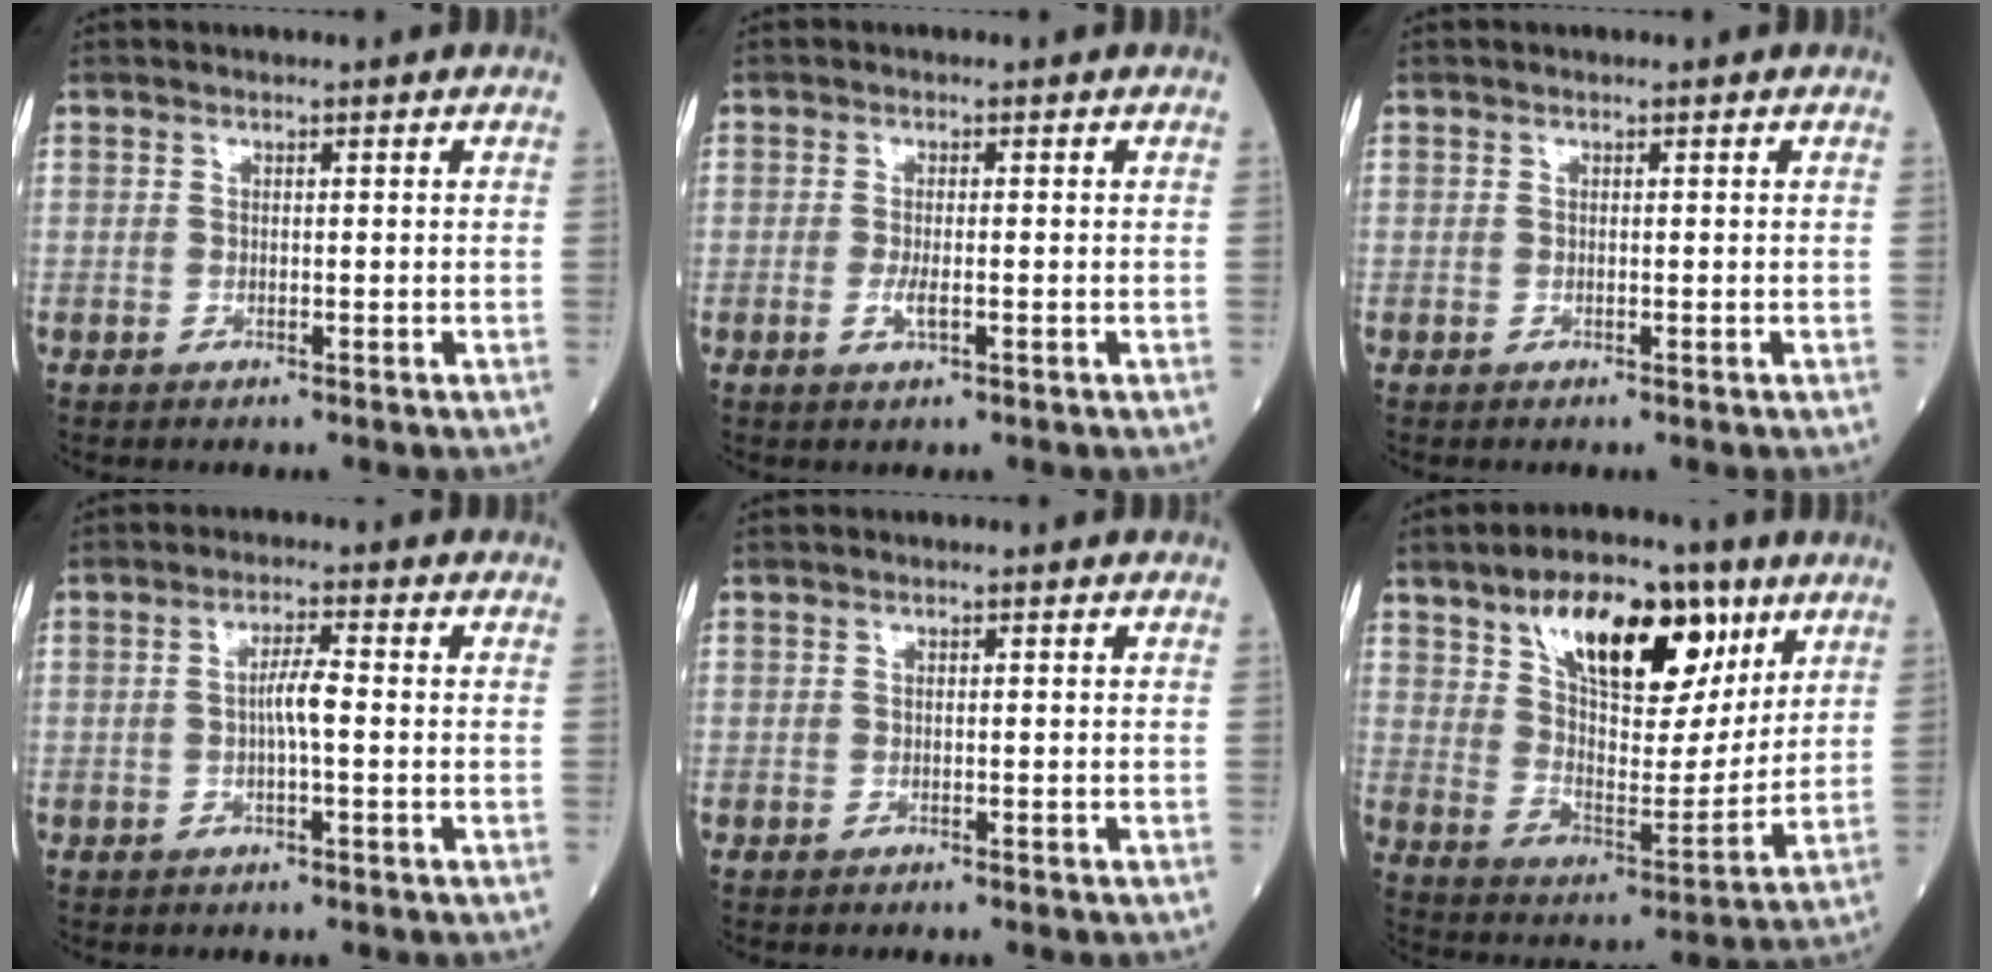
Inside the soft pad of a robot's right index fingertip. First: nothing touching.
{"total": 2.3, "force": [-0.6, 0.5, 2.1], "torque": [-0.045, -0.003, -0.010]}
{"total": 0.0}
{"total": 3.2, "force": [-0.4, 0.2, 3.2], "torque": [-0.056, 0.004, -0.007]}
{"total": 0.7, "force": [-0.6, 0.2, 0.3], "torque": [-0.007, -0.001, -0.009]}
{"total": 18.3, "force": [9.6, 7.5, 13.7], "torque": [-0.219, 0.010, 0.165]}